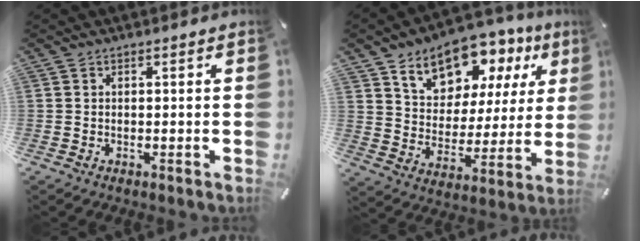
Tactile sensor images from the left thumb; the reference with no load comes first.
{"total": 13.5, "force": [10.4, 7.6, 4.1], "torque": [-0.077, -0.078, 0.186]}